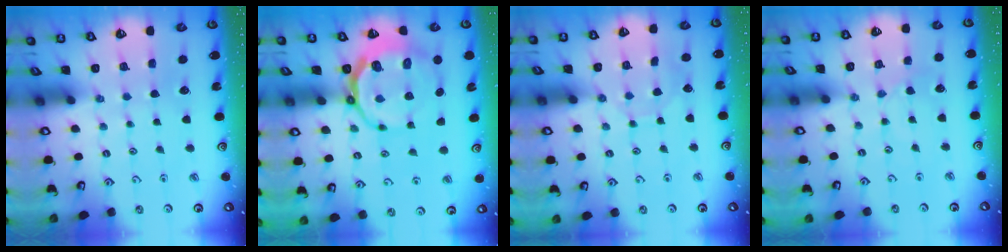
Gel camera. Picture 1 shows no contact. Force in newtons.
{"total": 10.1, "press": 9.4, "slide": 3.6}
{"total": 5.2, "press": 5.2, "slide": 0.5}
{"total": 1.8, "press": 1.7, "slide": 0.4}